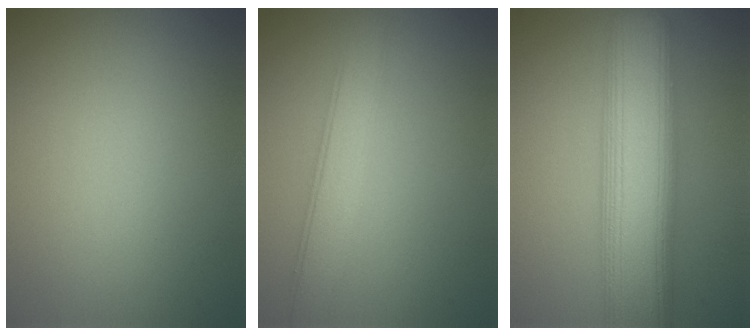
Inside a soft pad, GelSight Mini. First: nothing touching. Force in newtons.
{"total": 4.1, "press": 4.1, "slide": 0.4}
{"total": 11.4, "press": 11.4, "slide": 0.2}